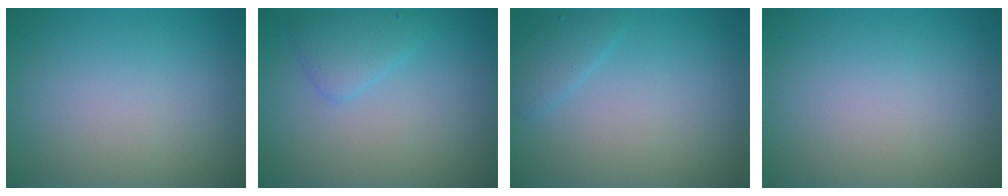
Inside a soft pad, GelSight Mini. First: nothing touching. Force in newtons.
{"total": 2.0, "press": 2.0, "slide": 0.1}
{"total": 1.4, "press": 1.4, "slide": 0.1}
{"total": 0.0}